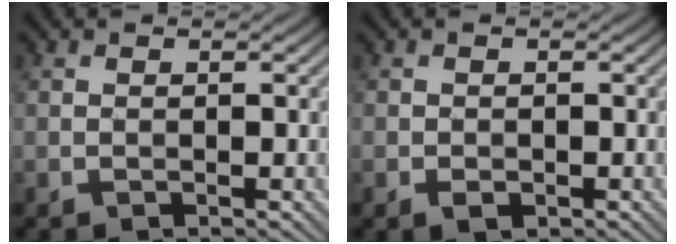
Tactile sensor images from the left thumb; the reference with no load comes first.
{"total": 1.2, "force": [-0.7, 0.8, 0.6], "torque": [-0.011, -0.004, -0.011]}